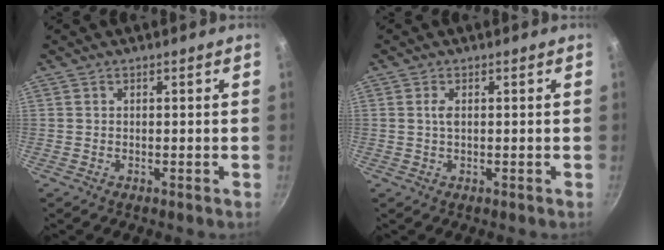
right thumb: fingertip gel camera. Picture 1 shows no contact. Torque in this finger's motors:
{"motor_torque": [-0.31, -0.20, 0.56, 0.30, -0.01]}